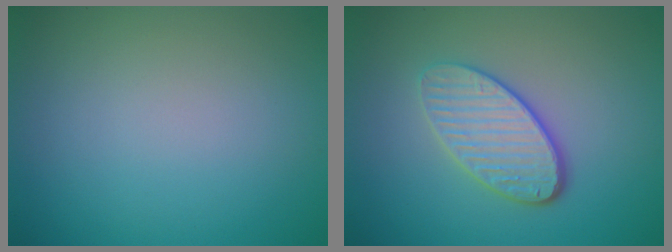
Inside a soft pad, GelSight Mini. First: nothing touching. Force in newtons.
{"total": 4.2, "press": 3.5, "slide": 2.4}